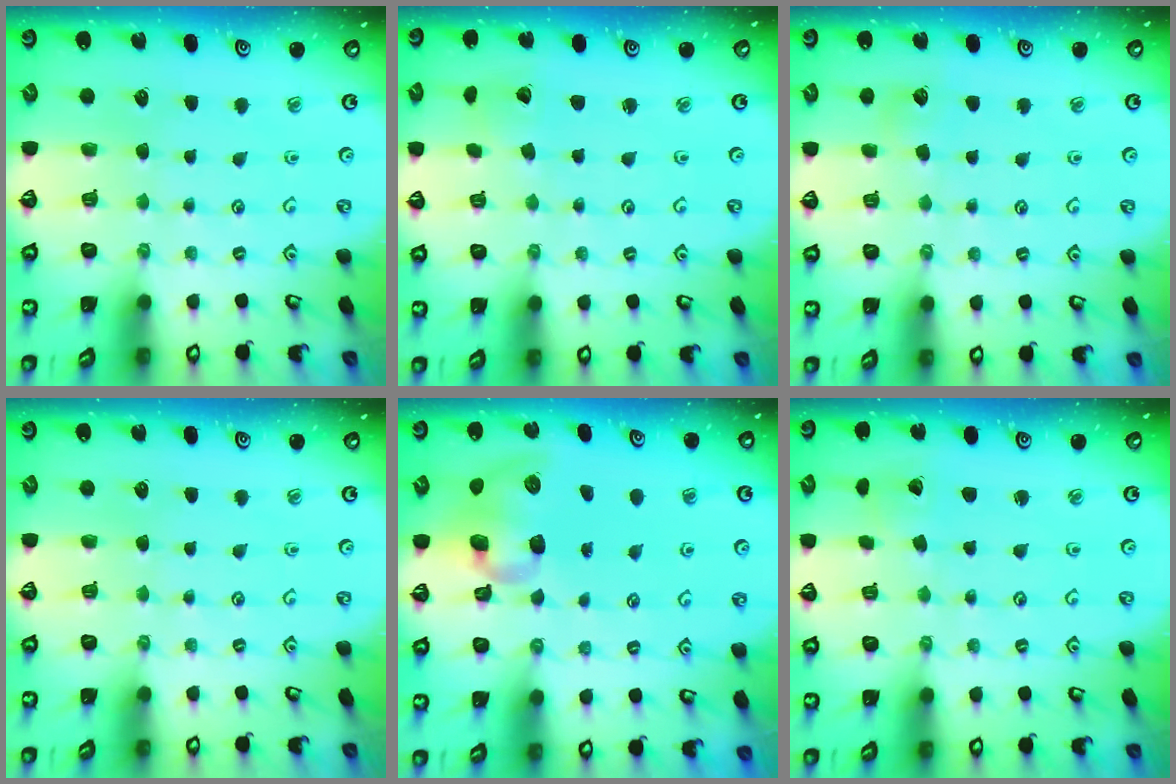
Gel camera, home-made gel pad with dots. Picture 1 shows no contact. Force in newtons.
{"total": 2.9, "press": 2.9, "slide": 0.2}
{"total": 4.2, "press": 4.1, "slide": 0.5}
{"total": 0.0}
{"total": 11.7, "press": 11.5, "slide": 1.6}
{"total": 2.2, "press": 2.2, "slide": 0.1}